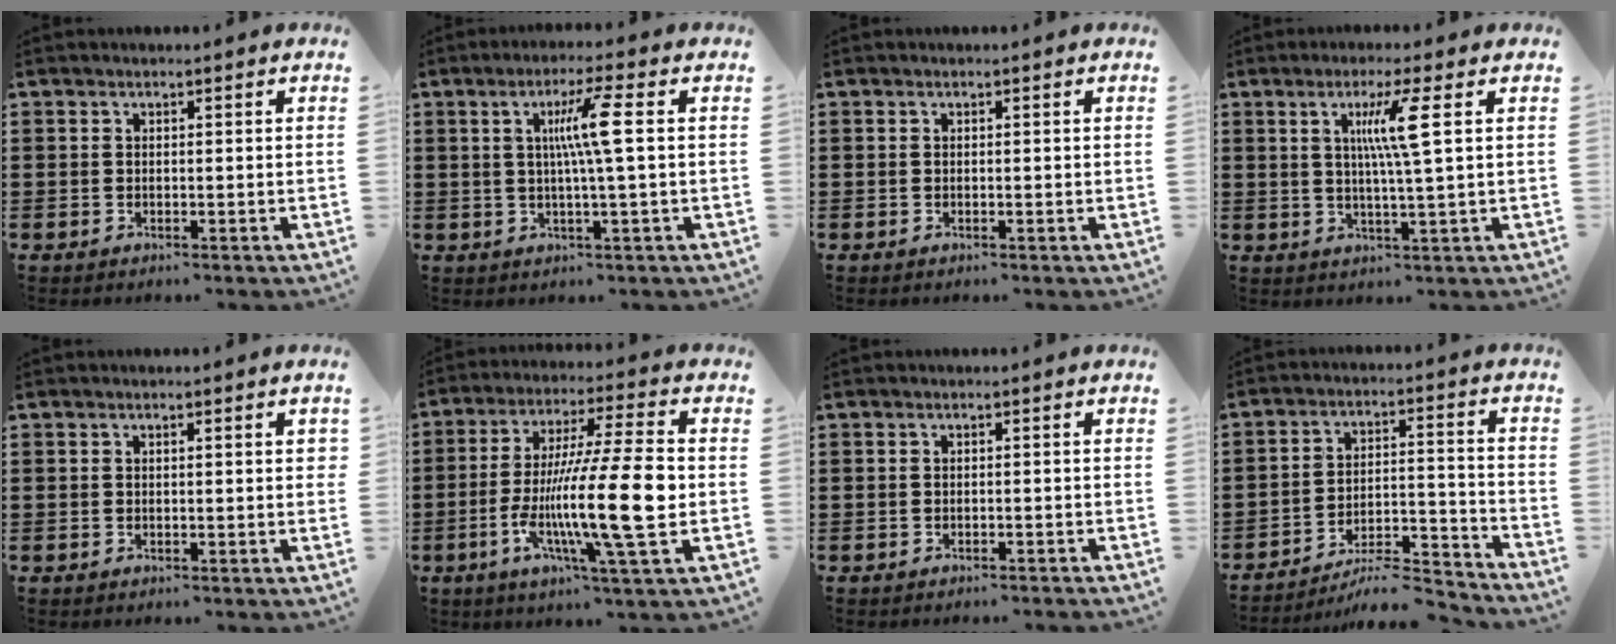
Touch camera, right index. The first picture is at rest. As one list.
[{"total": 6.8, "force": [1.1, -0.4, 6.6], "torque": [-0.131, -0.002, 0.010]}, {"total": 0.0}, {"total": 6.6, "force": [1.8, -0.5, 6.3], "torque": [-0.126, -0.005, 0.023]}, {"total": 1.2, "force": [0.4, 0.2, 1.1], "torque": [-0.022, 0.002, 0.006]}, {"total": 17.4, "force": [-3.0, 1.7, 17.0], "torque": [-0.305, -0.015, -0.059]}, {"total": 0.5, "force": [-0.5, 0.0, 0.1], "torque": [-0.003, -0.004, -0.010]}, {"total": 7.0, "force": [-6.3, 1.1, 2.8], "torque": [-0.038, 0.007, -0.121]}]